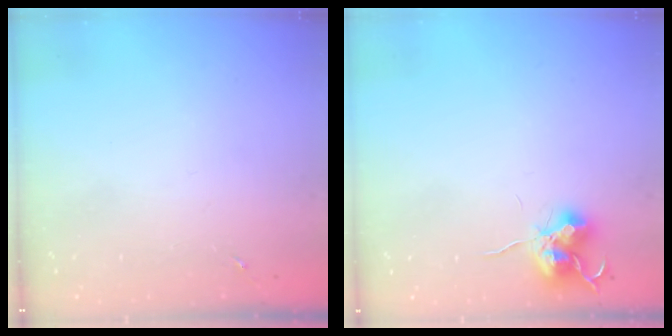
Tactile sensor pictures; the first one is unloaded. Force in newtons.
{"total": 10.9, "press": 10.8, "slide": 0.8}